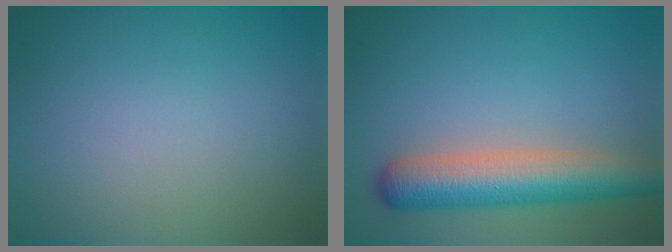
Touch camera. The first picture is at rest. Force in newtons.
{"total": 6.3, "press": 6.3, "slide": 0.4}